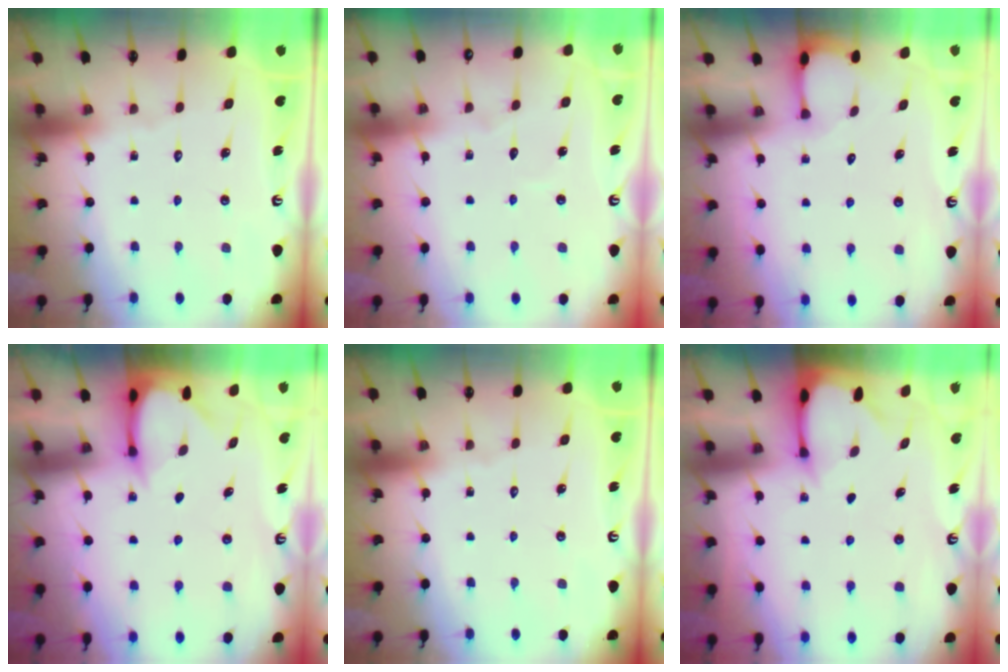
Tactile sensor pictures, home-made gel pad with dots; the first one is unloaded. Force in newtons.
{"total": 3.1, "press": 3.1, "slide": 0.3}
{"total": 2.0, "press": 2.0, "slide": 0.3}
{"total": 3.7, "press": 3.7, "slide": 0.3}
{"total": 0.0}
{"total": 2.6, "press": 2.5, "slide": 0.4}